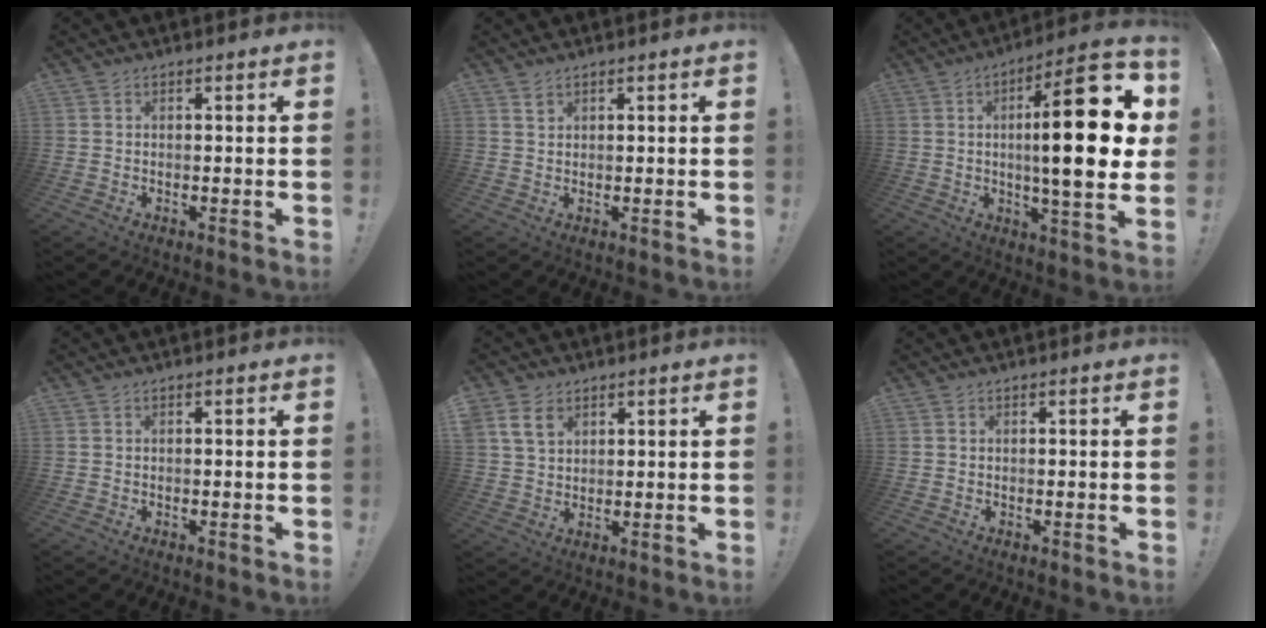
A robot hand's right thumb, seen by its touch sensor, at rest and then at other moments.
{"total": 1.7, "force": [1.3, 0.9, 0.7], "torque": [0.002, -0.008, 0.021]}
{"total": 23.8, "force": [3.3, 5.5, 23.0], "torque": [-0.357, -0.012, 0.040]}
{"total": 0.0}
{"total": 7.5, "force": [3.9, 5.2, 3.7], "torque": [-0.061, -0.006, 0.080]}
{"total": 0.0}